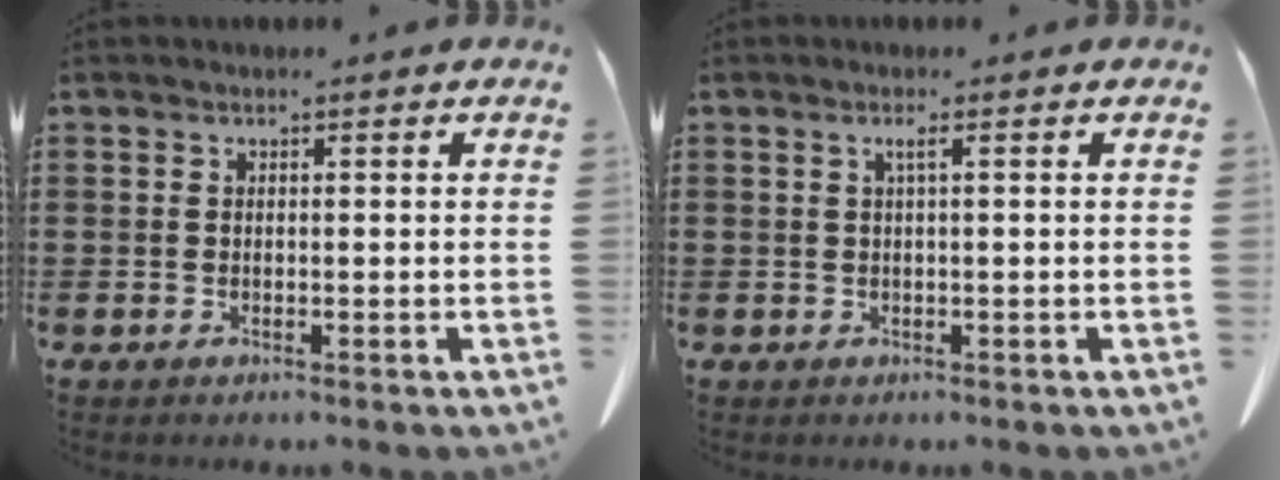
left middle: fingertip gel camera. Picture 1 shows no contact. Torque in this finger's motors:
{"motor_torque": [0.00, 0.00, 0.00, 0.01]}